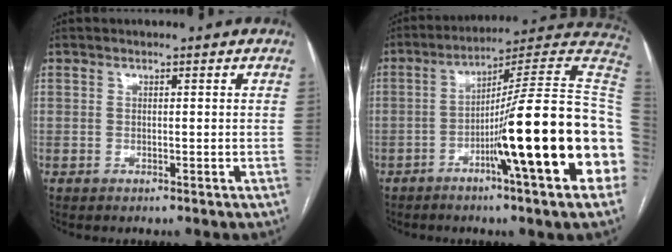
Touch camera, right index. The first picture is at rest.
{"total": 23.7, "force": [-5.6, -0.4, 23.0], "torque": [-0.247, 0.011, -0.095]}